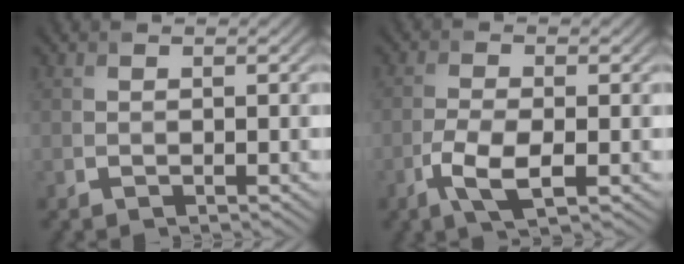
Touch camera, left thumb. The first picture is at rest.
{"total": 5.0, "force": [-2.0, 1.9, 4.2], "torque": [-0.096, -0.003, -0.042]}